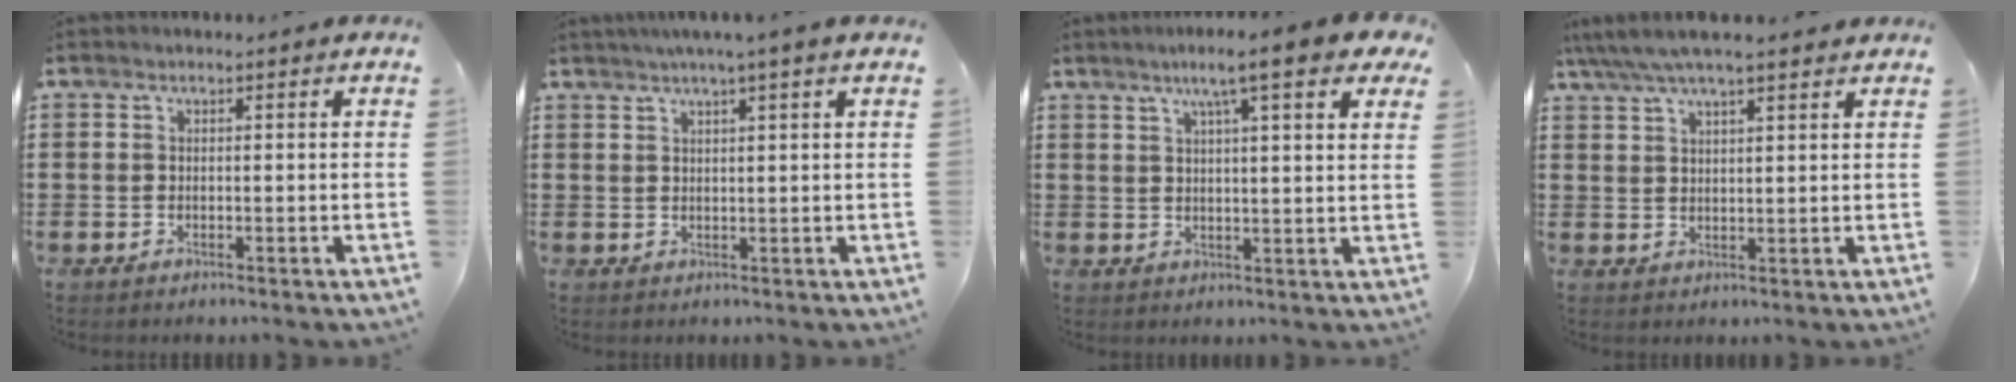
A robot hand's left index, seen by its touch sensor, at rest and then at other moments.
{"total": 2.5, "force": [1.8, -0.6, 1.6], "torque": [-0.033, 0.001, 0.032]}
{"total": 8.3, "force": [5.5, 0.5, 6.1], "torque": [-0.110, -0.007, 0.089]}
{"total": 4.9, "force": [4.0, 0.7, 2.7], "torque": [-0.064, -0.006, 0.070]}